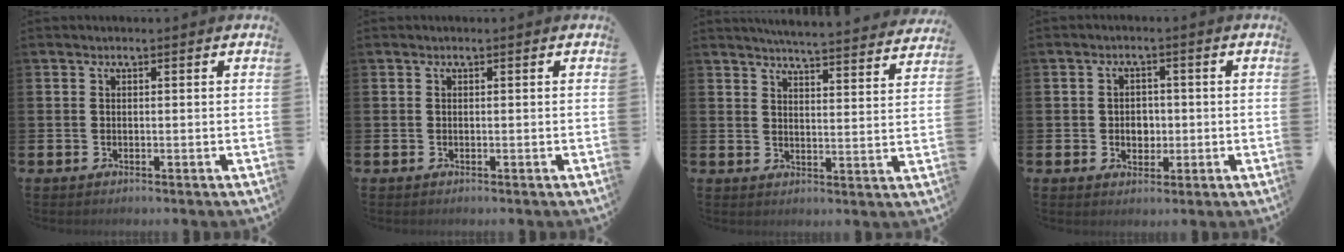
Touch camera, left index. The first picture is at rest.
{"total": 0.0}
{"total": 5.3, "force": [5.3, -0.1, 0.7], "torque": [-0.019, -0.042, 0.090]}
{"total": 2.9, "force": [-0.2, 2.5, 1.5], "torque": [-0.019, 0.003, -0.011]}